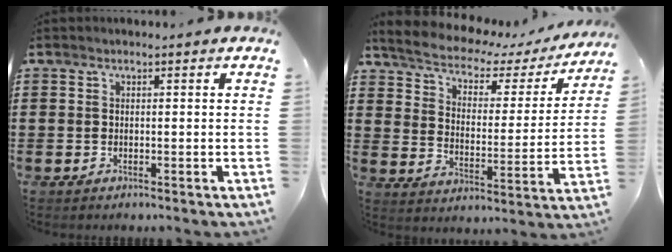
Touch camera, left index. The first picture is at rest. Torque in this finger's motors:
{"motor_torque": [2.14, 0.00, 0.38, 0.01]}